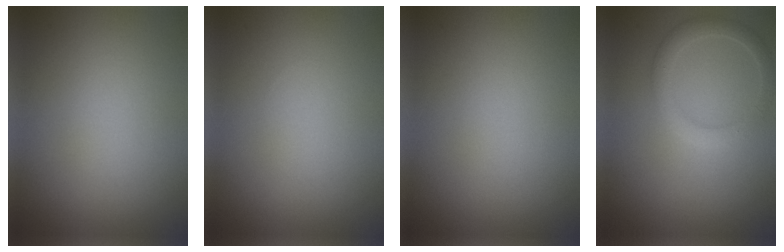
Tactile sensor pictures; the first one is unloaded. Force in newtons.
{"total": 0.0}
{"total": 0.0}
{"total": 2.5, "press": 2.5, "slide": 0.1}